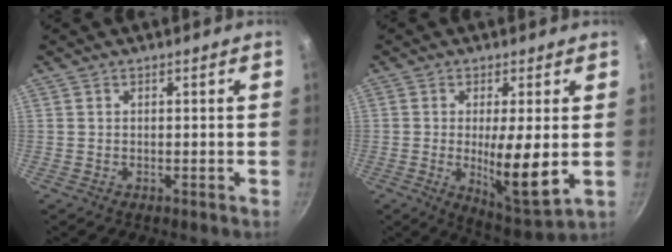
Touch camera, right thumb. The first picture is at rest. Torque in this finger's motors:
{"motor_torque": [1.40, 1.21, 1.47, 0.02, 0.15]}